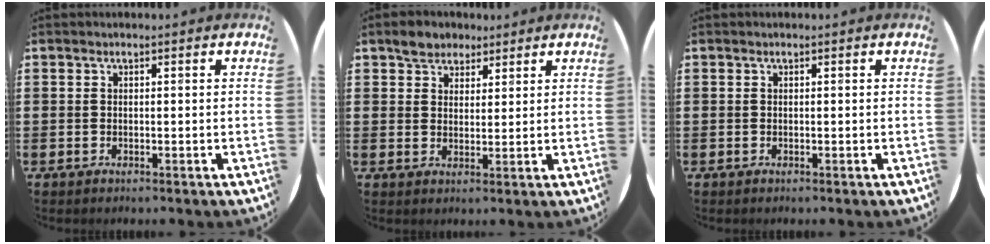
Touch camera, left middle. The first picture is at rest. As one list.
[{"total": 3.3, "force": [2.7, 2.0, 0.1], "torque": [-0.003, 0.007, 0.052]}, {"total": 0.0}]